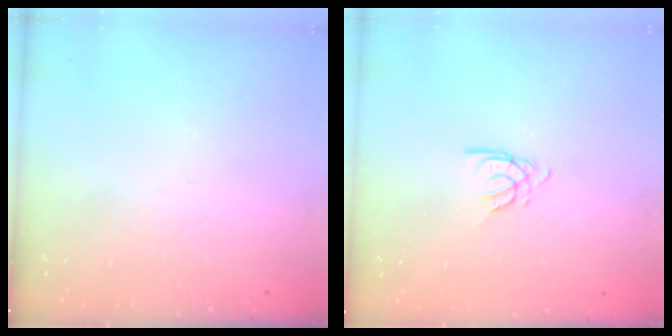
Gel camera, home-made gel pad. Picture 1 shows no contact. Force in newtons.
{"total": 4.0, "press": 4.0, "slide": 0.1}